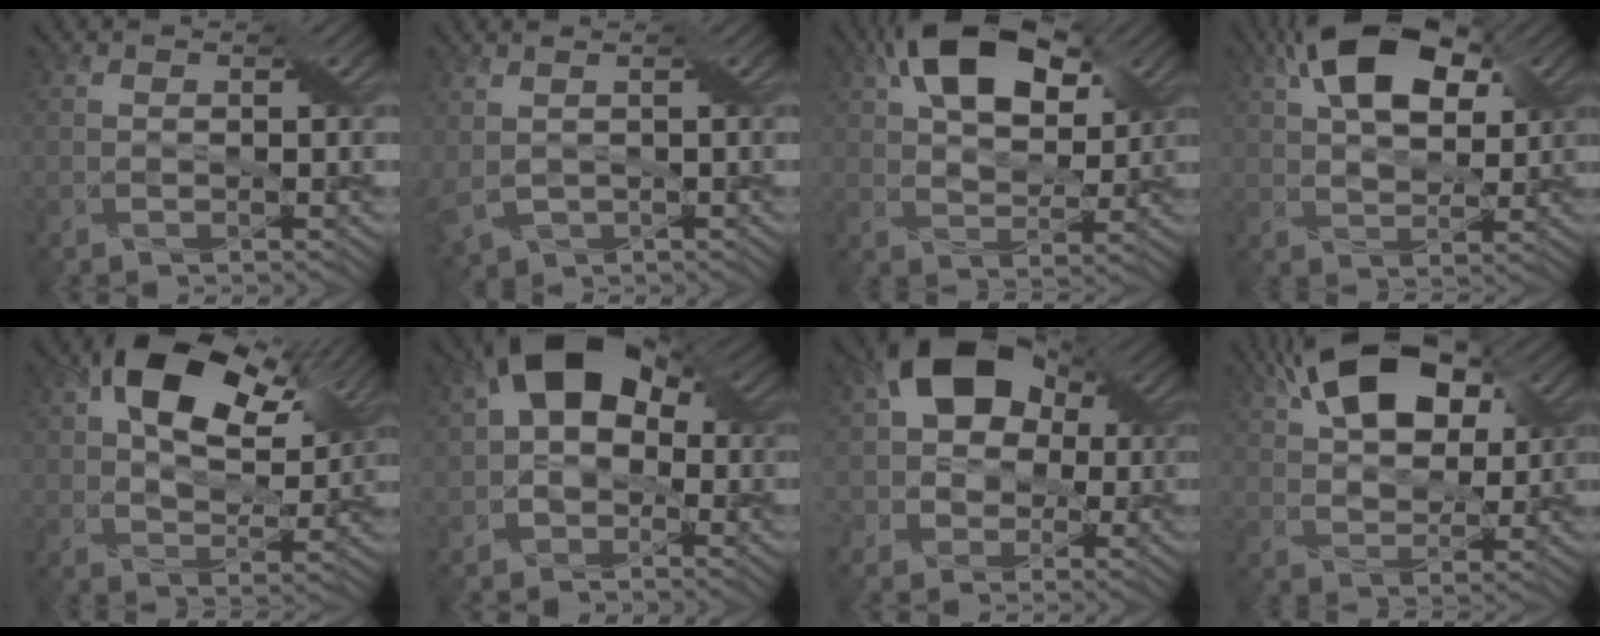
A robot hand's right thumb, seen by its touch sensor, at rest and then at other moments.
{"total": 3.7, "force": [0.2, 2.3, 3.0], "torque": [-0.082, -0.007, 0.011]}
{"total": 11.9, "force": [5.5, 6.7, 8.1], "torque": [-0.155, 0.021, 0.092]}
{"total": 11.1, "force": [4.8, 6.0, 8.0], "torque": [-0.148, 0.024, 0.074]}
{"total": 13.4, "force": [6.0, 7.8, 9.1], "torque": [-0.154, 0.012, 0.090]}
{"total": 11.2, "force": [1.1, 7.8, 7.9], "torque": [-0.131, 0.018, -0.003]}
{"total": 12.2, "force": [1.6, 9.9, 6.9], "torque": [-0.106, 0.021, -0.011]}
{"total": 12.3, "force": [5.7, 6.5, 8.7], "torque": [-0.162, 0.031, 0.086]}